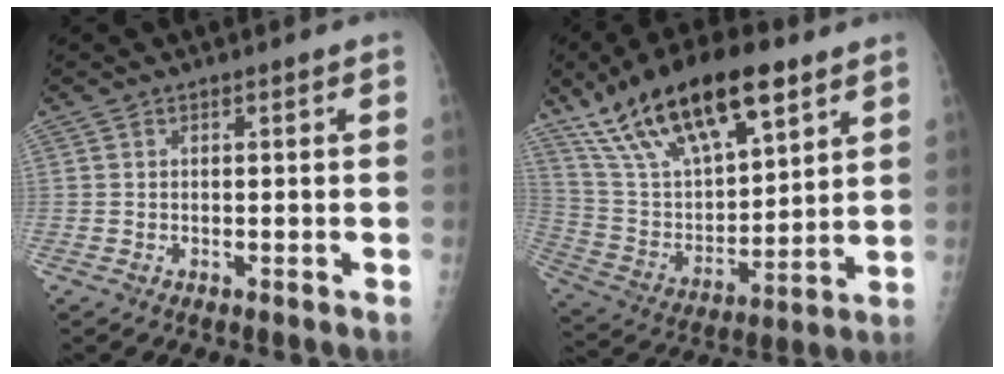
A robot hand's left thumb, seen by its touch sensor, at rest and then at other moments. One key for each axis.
{"total": 25.4, "fx": 15.5, "fy": 10.4, "fz": 17.2, "tx": -0.282, "ty": -0.036, "tz": 0.281}